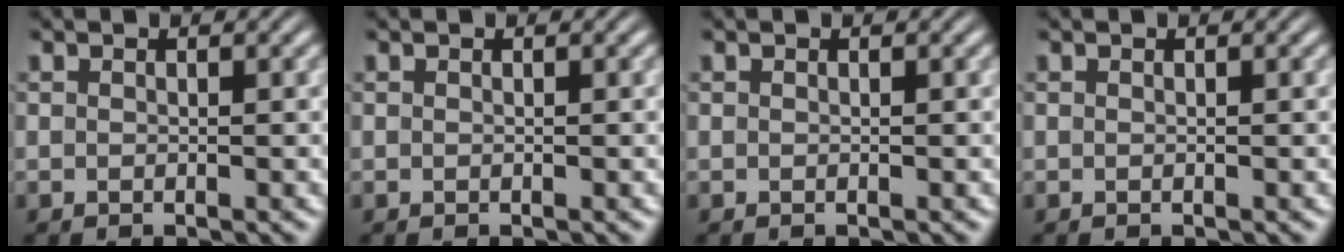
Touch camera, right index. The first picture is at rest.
{"total": 0.0}
{"total": 0.0}
{"total": 0.0}